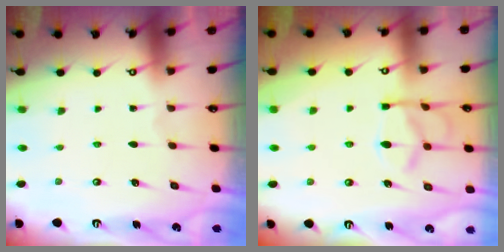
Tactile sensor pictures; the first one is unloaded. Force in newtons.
{"total": 12.0, "press": 11.9, "slide": 1.4}